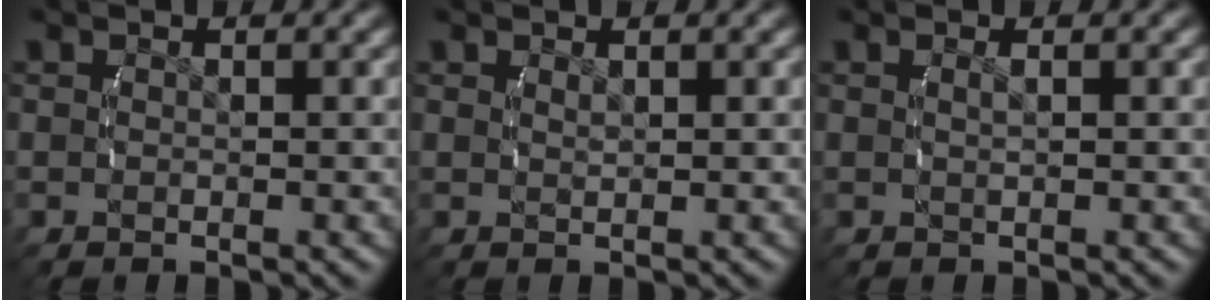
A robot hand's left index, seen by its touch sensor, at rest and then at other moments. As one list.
[{"total": 0.7, "force": [0.4, -0.5, 0.2], "torque": [-0.002, -0.006, 0.014]}, {"total": 0.7, "force": [0.0, -0.3, 0.6], "torque": [-0.013, -0.004, 0.004]}]